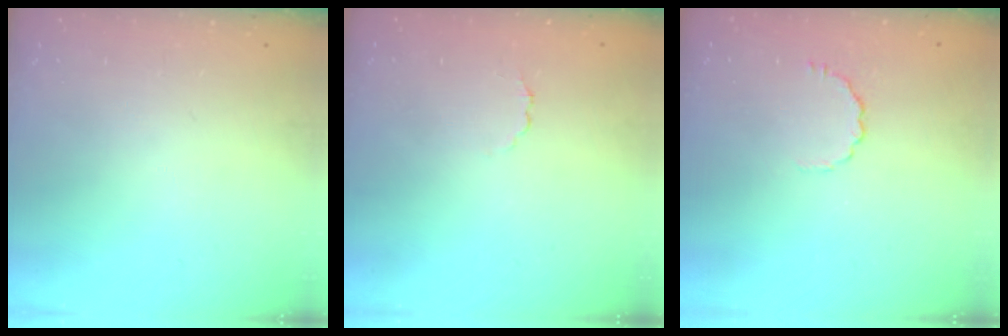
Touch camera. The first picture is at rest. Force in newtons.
{"total": 1.7, "press": 1.7, "slide": 0.5}
{"total": 3.6, "press": 3.4, "slide": 1.1}